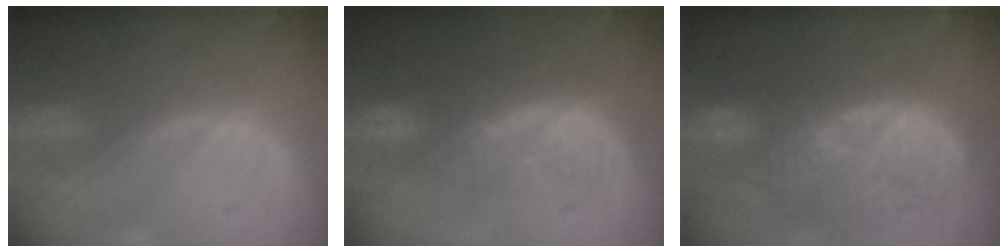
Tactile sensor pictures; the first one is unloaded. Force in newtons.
{"total": 8.5, "press": 7.6, "slide": 3.8}
{"total": 12.3, "press": 11.7, "slide": 3.8}